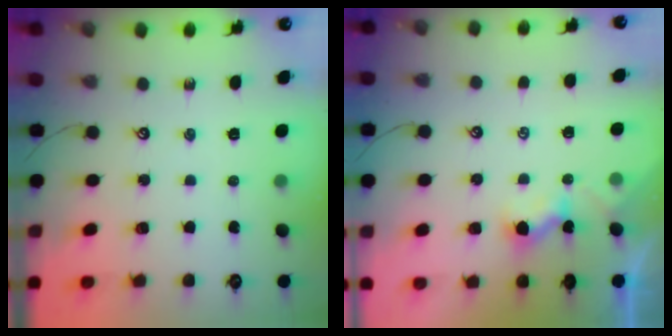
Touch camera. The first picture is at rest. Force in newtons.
{"total": 2.8, "press": 2.8, "slide": 0.1}